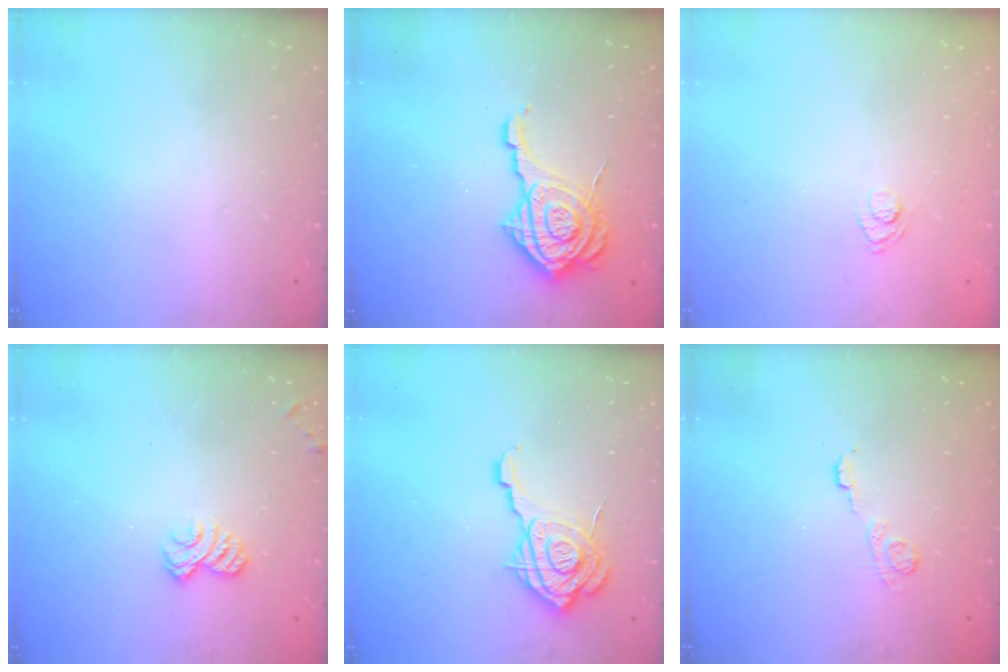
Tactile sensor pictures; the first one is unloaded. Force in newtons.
{"total": 13.9, "press": 13.8, "slide": 1.7}
{"total": 6.6, "press": 6.5, "slide": 1.4}
{"total": 3.4, "press": 3.2, "slide": 1.1}
{"total": 18.2, "press": 18.1, "slide": 2.0}
{"total": 4.0, "press": 3.8, "slide": 1.2}